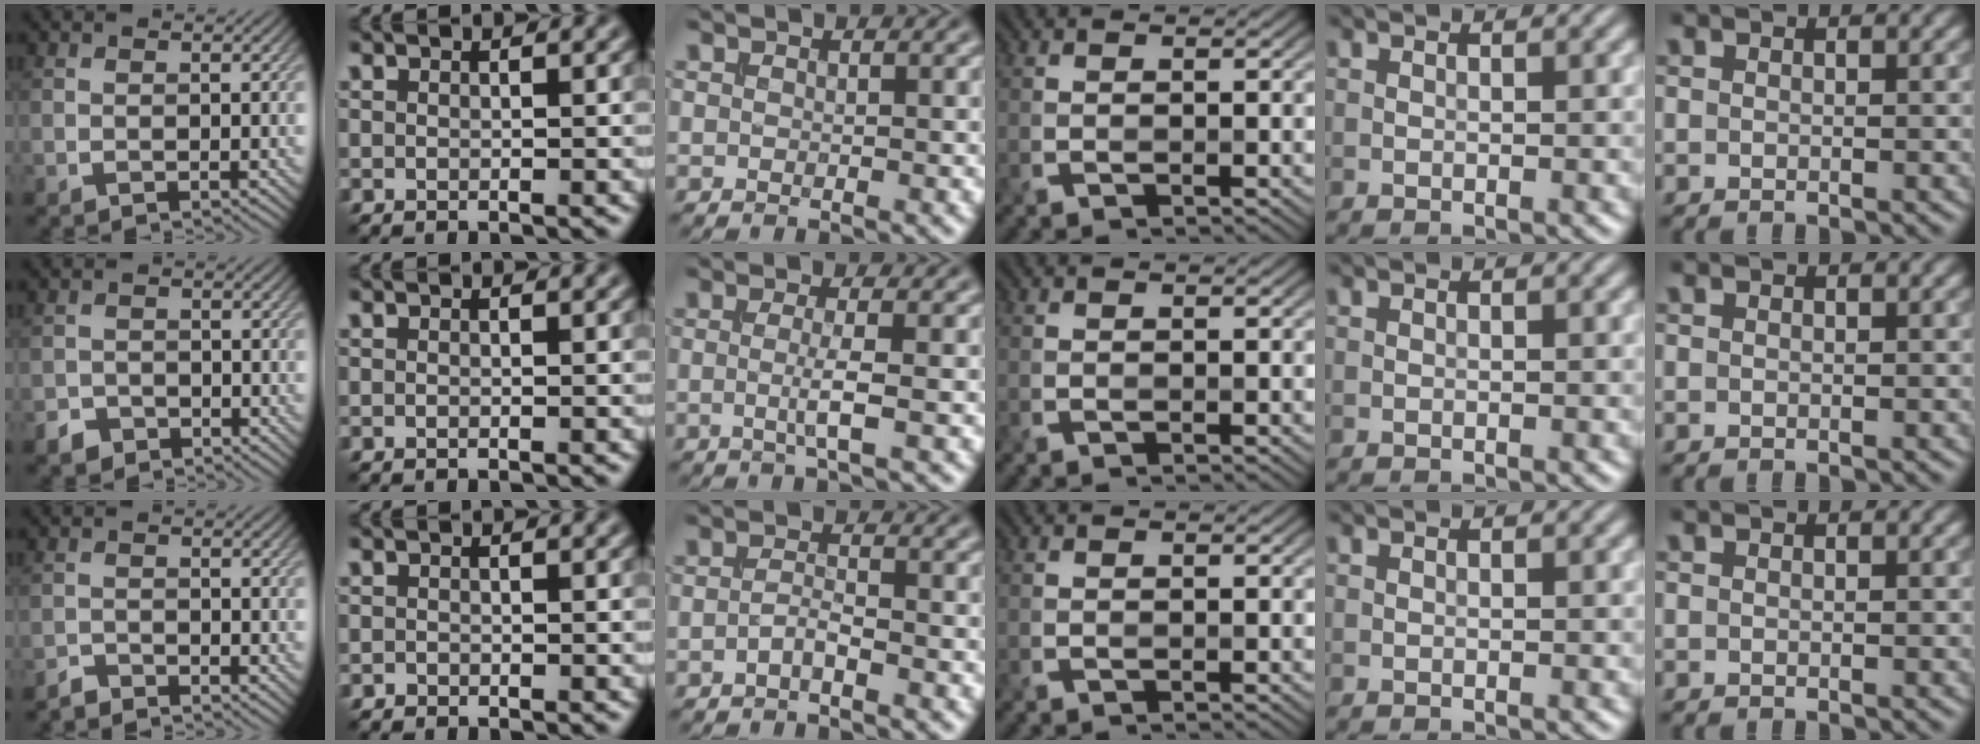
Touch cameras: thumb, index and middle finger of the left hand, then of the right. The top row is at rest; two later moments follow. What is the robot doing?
{"motion": "extract", "object": "file holder"}